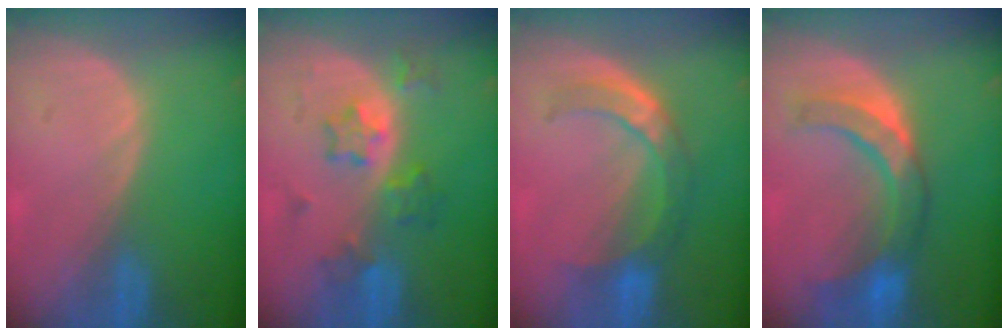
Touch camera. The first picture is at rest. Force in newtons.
{"total": 5.8, "press": 5.7, "slide": 1.4}
{"total": 6.7, "press": 6.4, "slide": 1.9}
{"total": 7.9, "press": 7.9, "slide": 0.2}